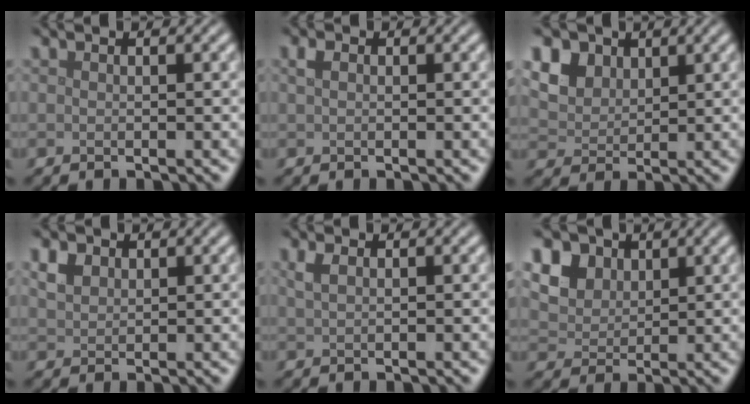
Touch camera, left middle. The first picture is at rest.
{"total": 0.9, "force": [0.3, 0.6, 0.6], "torque": [-0.012, 0.002, 0.003]}
{"total": 7.6, "force": [4.0, 5.5, 3.4], "torque": [-0.109, 0.020, 0.071]}
{"total": 2.0, "force": [1.1, 1.4, 0.9], "torque": [-0.021, 0.003, 0.021]}
{"total": 1.2, "force": [0.7, 0.5, 0.9], "torque": [-0.019, 0.003, 0.016]}
{"total": 9.4, "force": [4.8, 6.9, 4.2], "torque": [-0.116, 0.027, 0.079]}